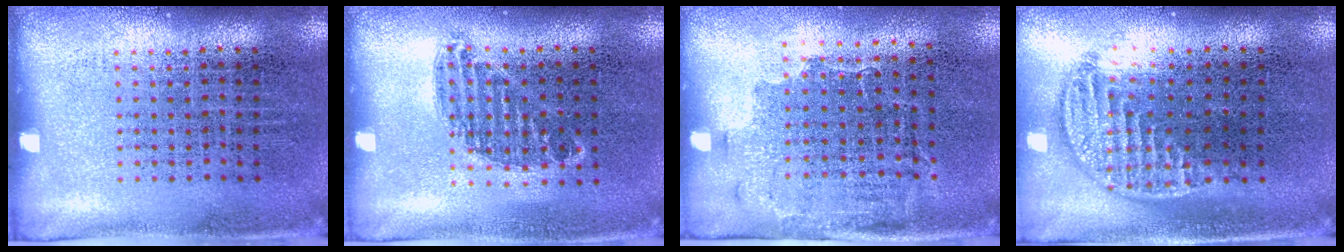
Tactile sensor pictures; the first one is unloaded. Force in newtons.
{"total": 0.8, "press": 0.7, "slide": 0.4}
{"total": 1.6, "press": 1.3, "slide": 0.9}
{"total": 1.2, "press": 1.0, "slide": 0.6}